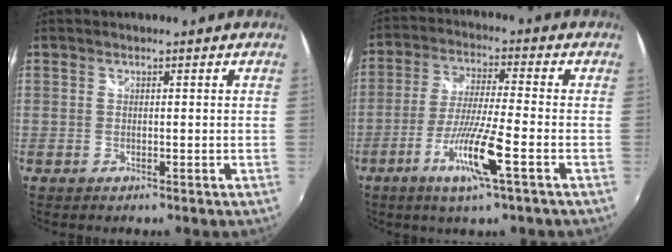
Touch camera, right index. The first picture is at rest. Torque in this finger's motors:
{"motor_torque": [1.17, 0.96, 0.31, 0.15]}